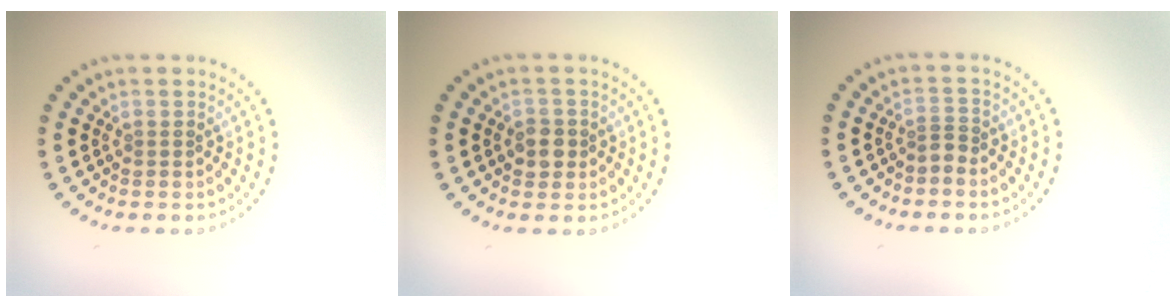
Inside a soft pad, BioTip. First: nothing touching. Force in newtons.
{"total": 2.1, "press": 2.0, "slide": 0.6}
{"total": 1.0, "press": 0.6, "slide": 0.8}